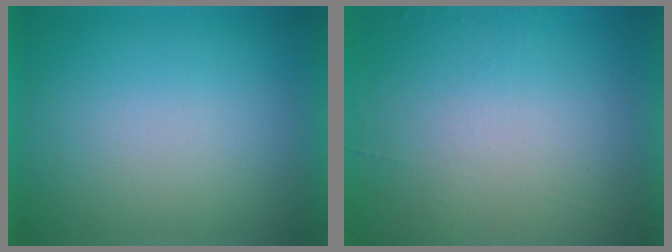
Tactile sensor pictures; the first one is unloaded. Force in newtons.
{"total": 4.5}